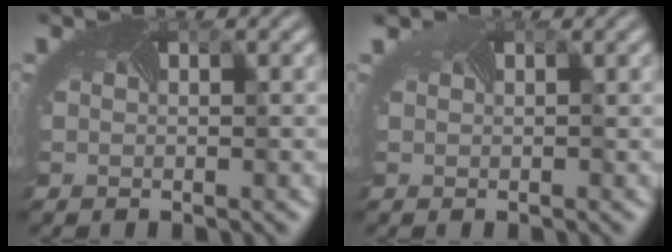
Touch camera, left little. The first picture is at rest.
{"total": 1.2, "force": [0.9, 0.5, 0.4], "torque": [-0.015, 0.009, 0.007]}